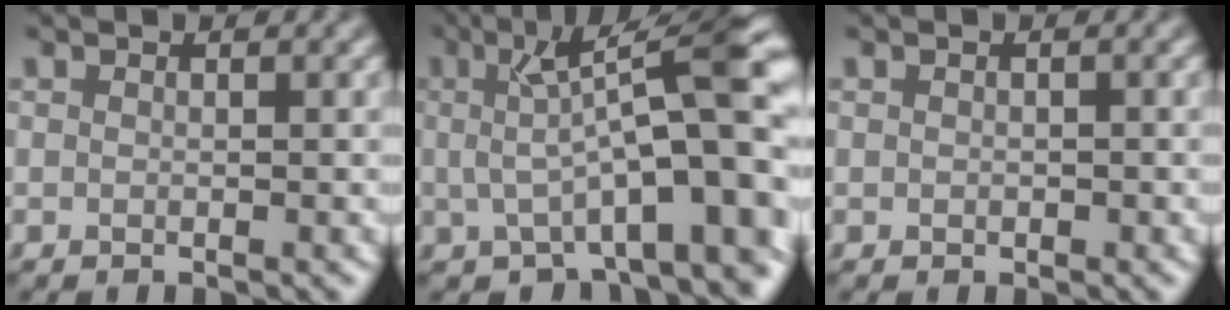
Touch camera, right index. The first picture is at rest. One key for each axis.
{"total": 9.9, "fx": -0.7, "fy": 3.3, "fz": 9.3, "tx": -0.134, "ty": 0.002, "tz": -0.003}
{"total": 0.5, "fx": -0.2, "fy": 0.5, "fz": 0.2, "tx": -0.011, "ty": -0.007, "tz": 0.001}